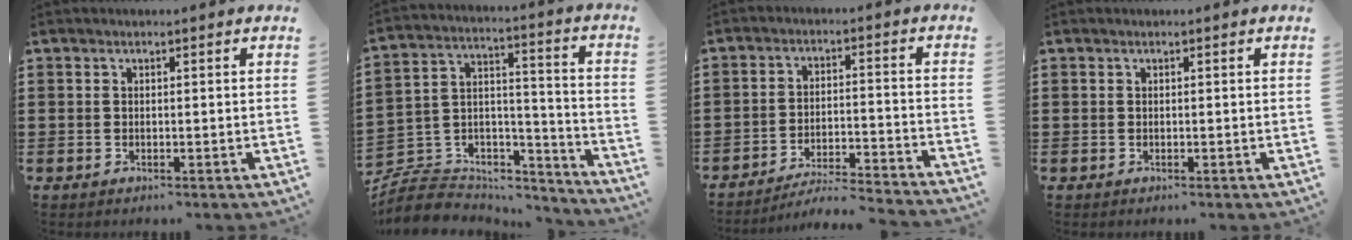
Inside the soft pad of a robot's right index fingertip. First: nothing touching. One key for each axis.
{"total": 6.9, "fx": -6.0, "fy": 3.4, "fz": 1.2, "tx": -0.035, "ty": -0.001, "tz": -0.117}
{"total": 5.2, "fx": -5.0, "fy": -0.4, "fz": 1.4, "tx": -0.033, "ty": -0.012, "tz": -0.104}
{"total": 0.0}